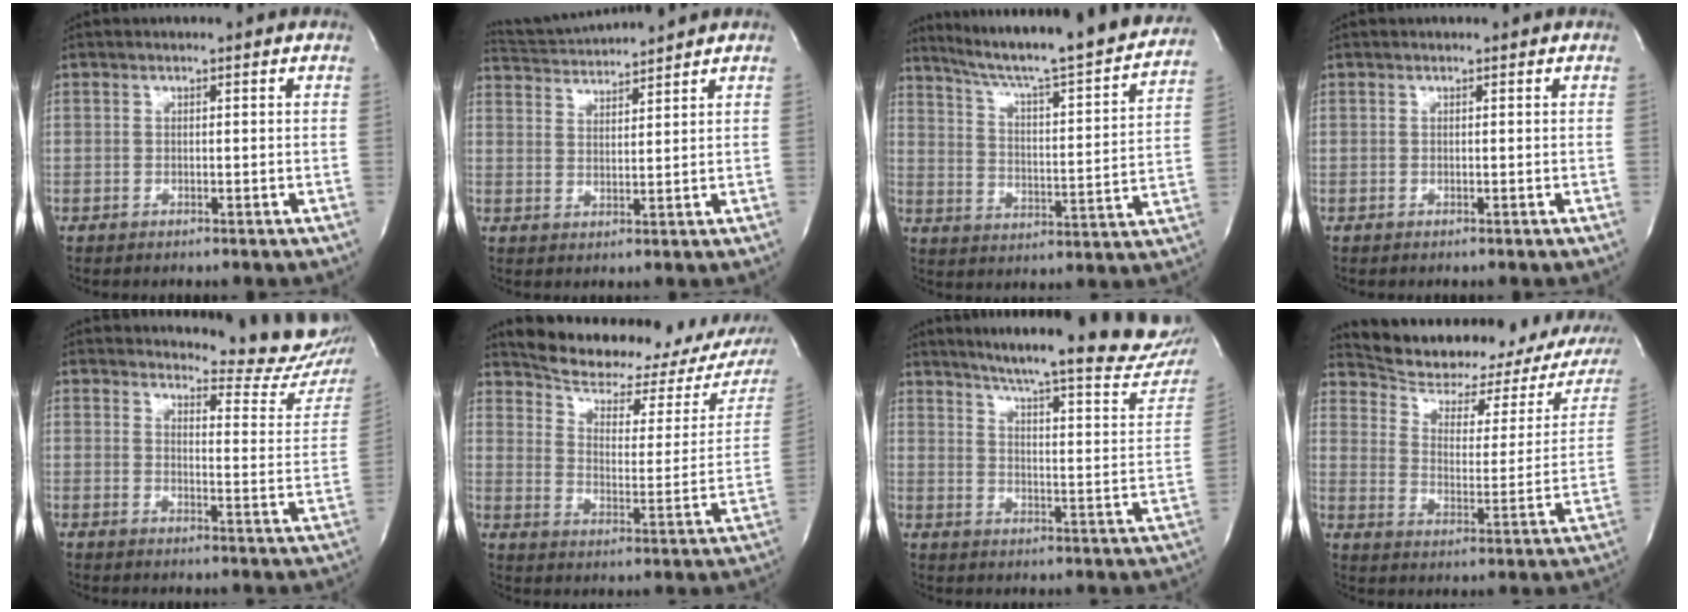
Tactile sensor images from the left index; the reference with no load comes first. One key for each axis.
{"total": 7.4, "fx": 7.2, "fy": -1.2, "fz": 1.1, "tx": -0.032, "ty": 0.013, "tz": 0.129}
{"total": 24.5, "fx": 22.1, "fy": 0.4, "fz": 10.7, "tx": -0.171, "ty": -0.047, "tz": 0.299}
{"total": 0.0}
{"total": 14.7, "fx": 14.2, "fy": 2.9, "fz": 2.3, "tx": -0.002, "ty": -0.086, "tz": 0.136}
{"total": 20.8, "fx": 18.6, "fy": 5.2, "fz": 7.5, "tx": -0.101, "ty": -0.034, "tz": 0.239}
{"total": 26.9, "fx": 23.5, "fy": 2.7, "fz": 13.0, "tx": -0.193, "ty": -0.073, "tz": 0.284}
{"total": 21.9, "fx": 18.7, "fy": 6.1, "fz": 9.7, "tx": -0.135, "ty": -0.012, "tz": 0.244}